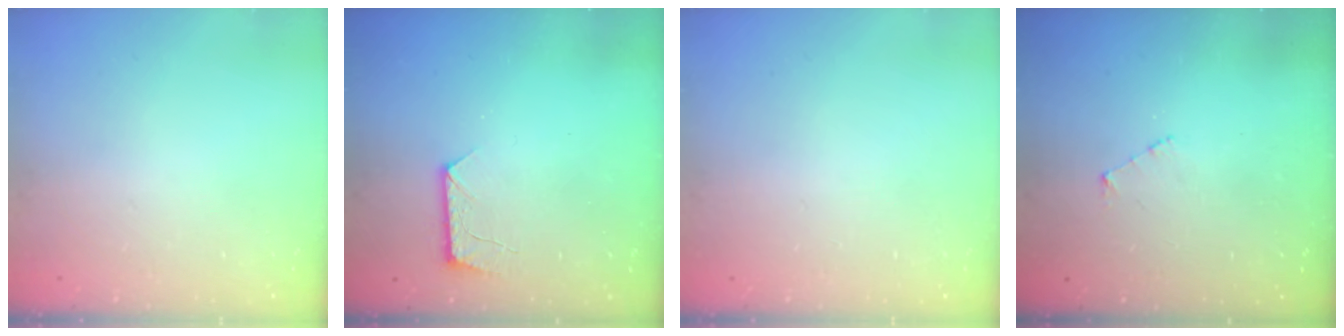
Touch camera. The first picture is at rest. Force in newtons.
{"total": 7.4, "press": 7.4, "slide": 0.6}
{"total": 0.0}
{"total": 3.0, "press": 3.0, "slide": 0.3}